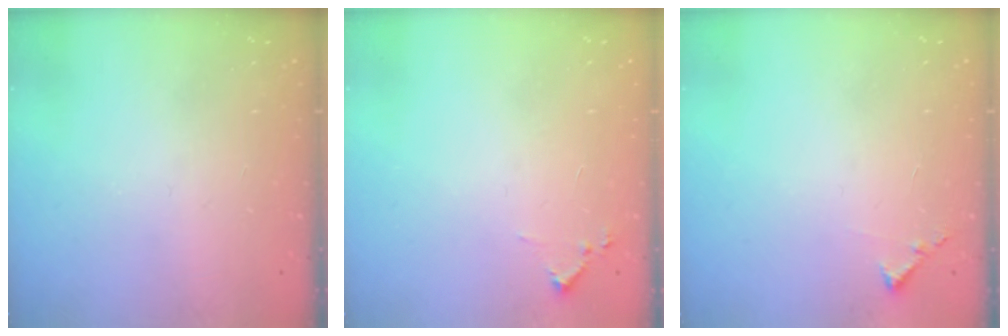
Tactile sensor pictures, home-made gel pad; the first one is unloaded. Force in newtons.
{"total": 5.7, "press": 5.7, "slide": 0.6}
{"total": 5.2, "press": 5.2, "slide": 0.6}